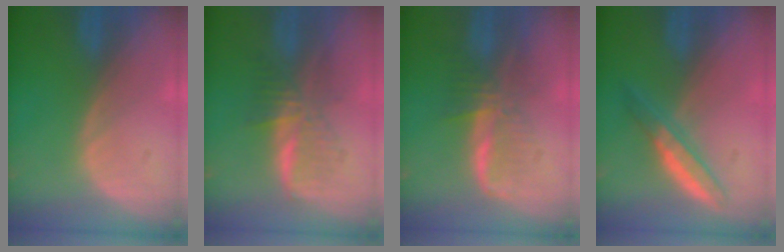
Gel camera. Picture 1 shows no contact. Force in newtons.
{"total": 6.0, "press": 6.0, "slide": 0.1}
{"total": 6.3, "press": 6.1, "slide": 1.2}
{"total": 4.6, "press": 4.6, "slide": 0.1}